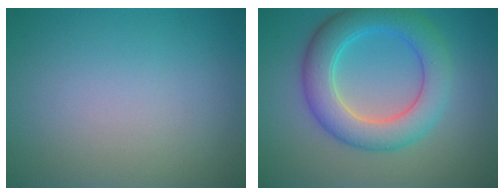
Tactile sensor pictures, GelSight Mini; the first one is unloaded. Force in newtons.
{"total": 6.5, "press": 6.5, "slide": 0.1}